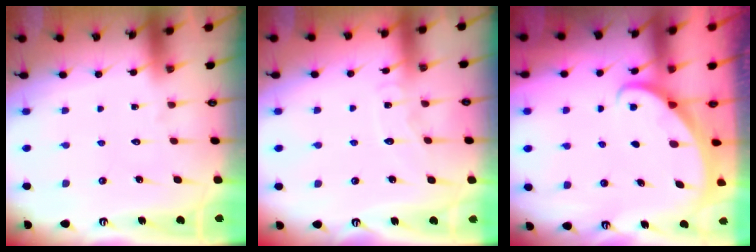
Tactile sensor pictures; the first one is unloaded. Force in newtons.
{"total": 5.3, "press": 5.2, "slide": 0.6}
{"total": 1.2, "press": 1.2, "slide": 0.0}